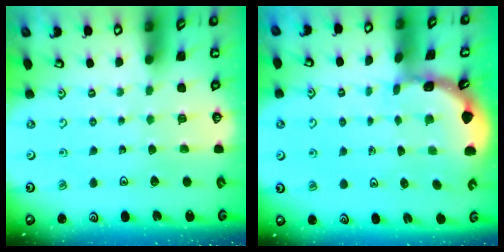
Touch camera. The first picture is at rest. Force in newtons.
{"total": 1.8, "press": 1.8, "slide": 0.1}